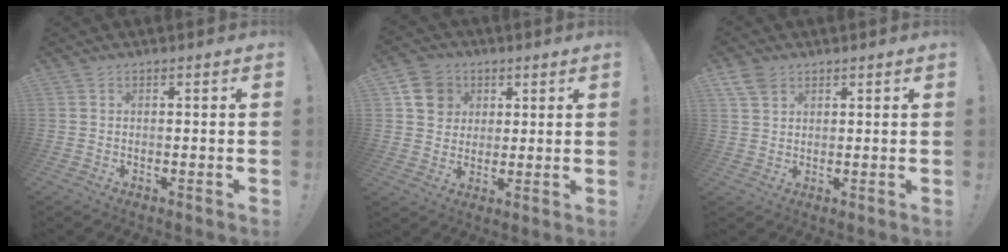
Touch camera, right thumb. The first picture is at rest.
{"total": 9.9, "force": [3.0, 9.1, 2.6], "torque": [-0.026, -0.010, 0.063]}
{"total": 5.3, "force": [3.3, 3.5, 2.4], "torque": [-0.047, -0.009, 0.064]}